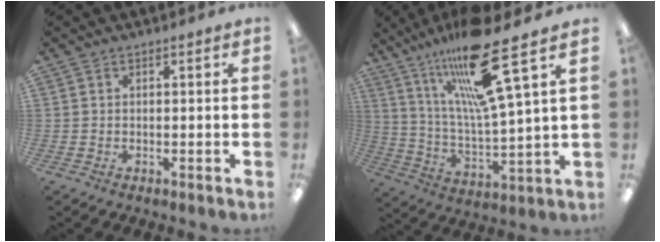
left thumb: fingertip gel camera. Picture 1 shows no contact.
{"total": 20.5, "force": [13.5, 3.3, 15.1], "torque": [-0.284, -0.061, 0.210]}